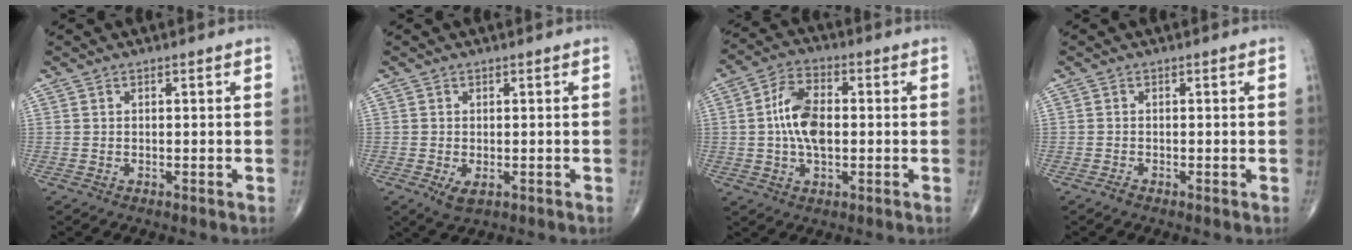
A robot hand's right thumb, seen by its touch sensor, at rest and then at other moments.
{"total": 2.2, "force": [-0.6, 1.2, 1.7], "torque": [-0.030, -0.005, -0.007]}
{"total": 9.7, "force": [0.1, 5.4, 8.1], "torque": [-0.149, 0.014, -0.003]}
{"total": 0.7, "force": [-0.5, 0.1, 0.5], "torque": [-0.013, -0.003, -0.013]}